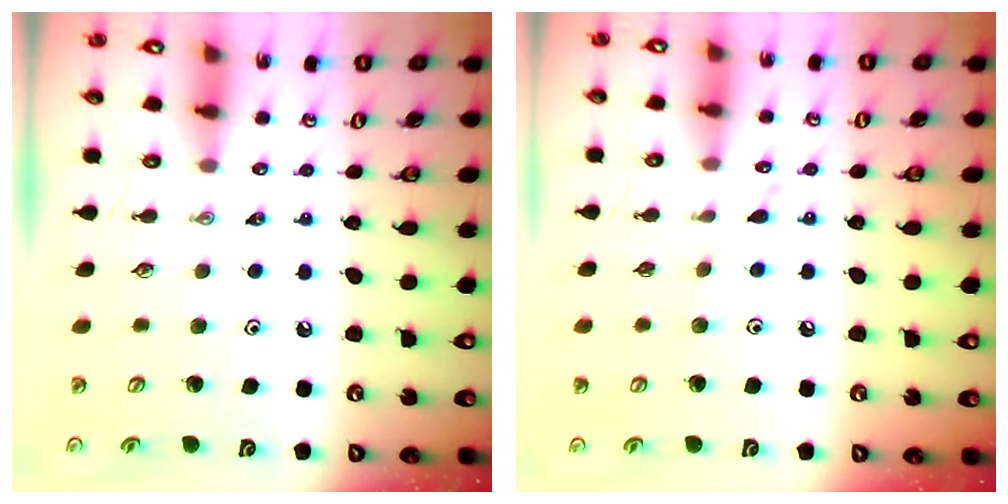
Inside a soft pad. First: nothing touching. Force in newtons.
{"total": 5.9, "press": 5.9, "slide": 0.4}